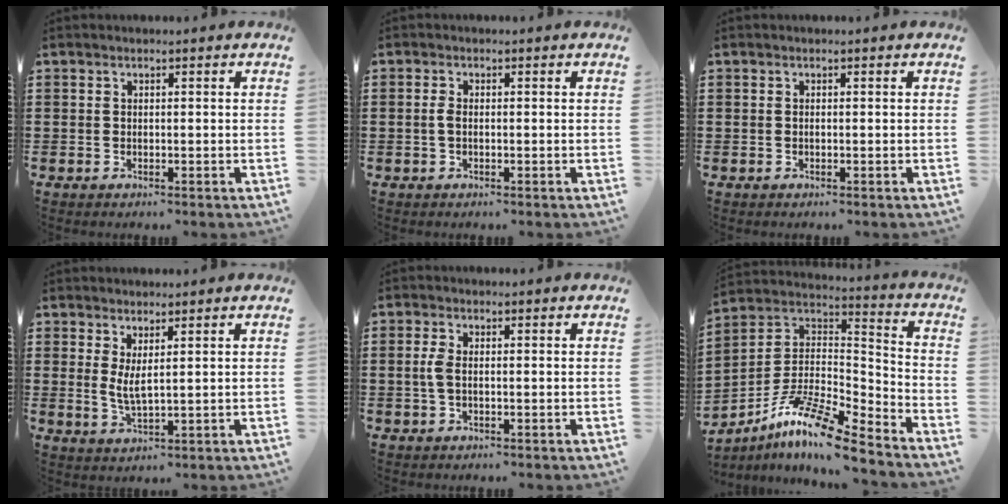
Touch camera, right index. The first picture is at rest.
{"total": 1.7, "force": [-0.2, 0.7, 1.5], "torque": [-0.036, -0.002, -0.007]}
{"total": 0.0}
{"total": 3.2, "force": [1.5, 0.6, 2.7], "torque": [-0.063, -0.005, 0.027]}
{"total": 2.7, "force": [-0.2, 1.1, 2.5], "torque": [-0.062, -0.004, -0.008]}
{"total": 11.6, "force": [-9.2, 1.2, 7.0], "torque": [-0.141, 0.006, -0.185]}